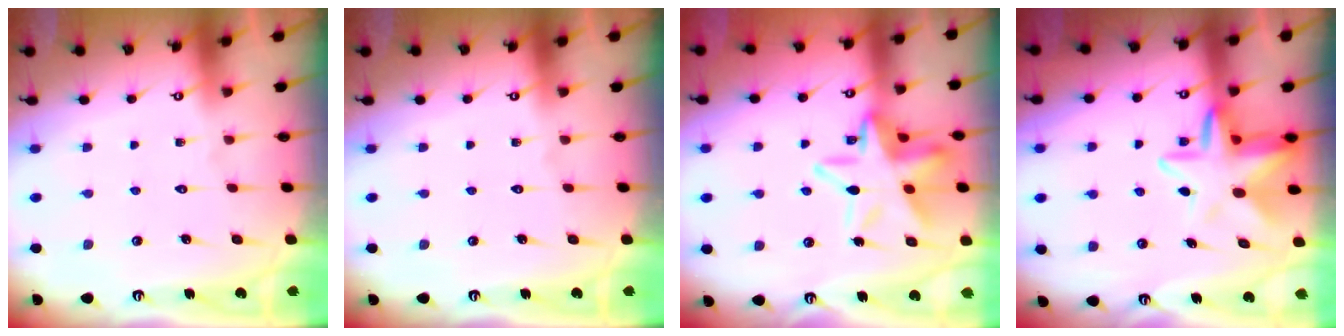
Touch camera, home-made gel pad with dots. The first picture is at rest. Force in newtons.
{"total": 0.0}
{"total": 15.1, "press": 15.0, "slide": 1.5}
{"total": 10.6, "press": 10.4, "slide": 1.9}